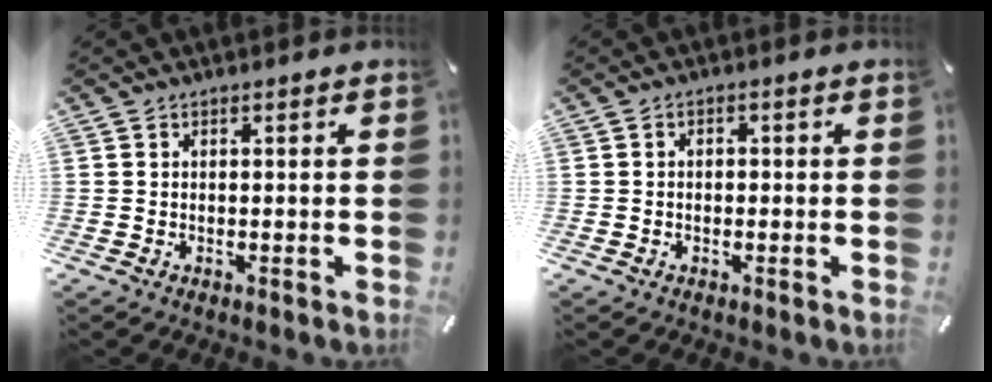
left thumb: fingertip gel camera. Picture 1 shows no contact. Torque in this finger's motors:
{"motor_torque": [0.56, 0.52, 0.13, -0.07, 0.00]}